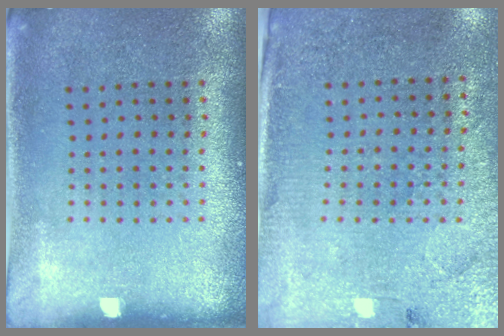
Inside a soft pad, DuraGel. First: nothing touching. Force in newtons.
{"total": 2.8, "press": 2.6, "slide": 1.1}